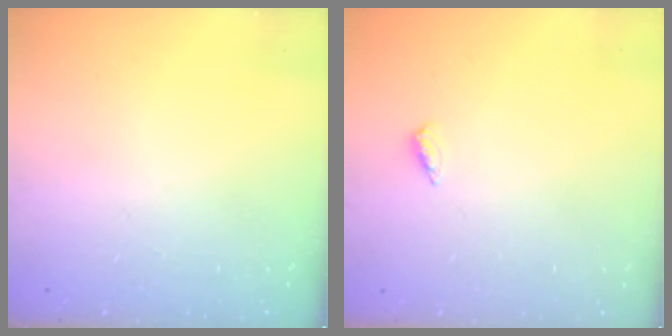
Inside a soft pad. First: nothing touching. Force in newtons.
{"total": 2.6, "press": 2.2, "slide": 1.3}